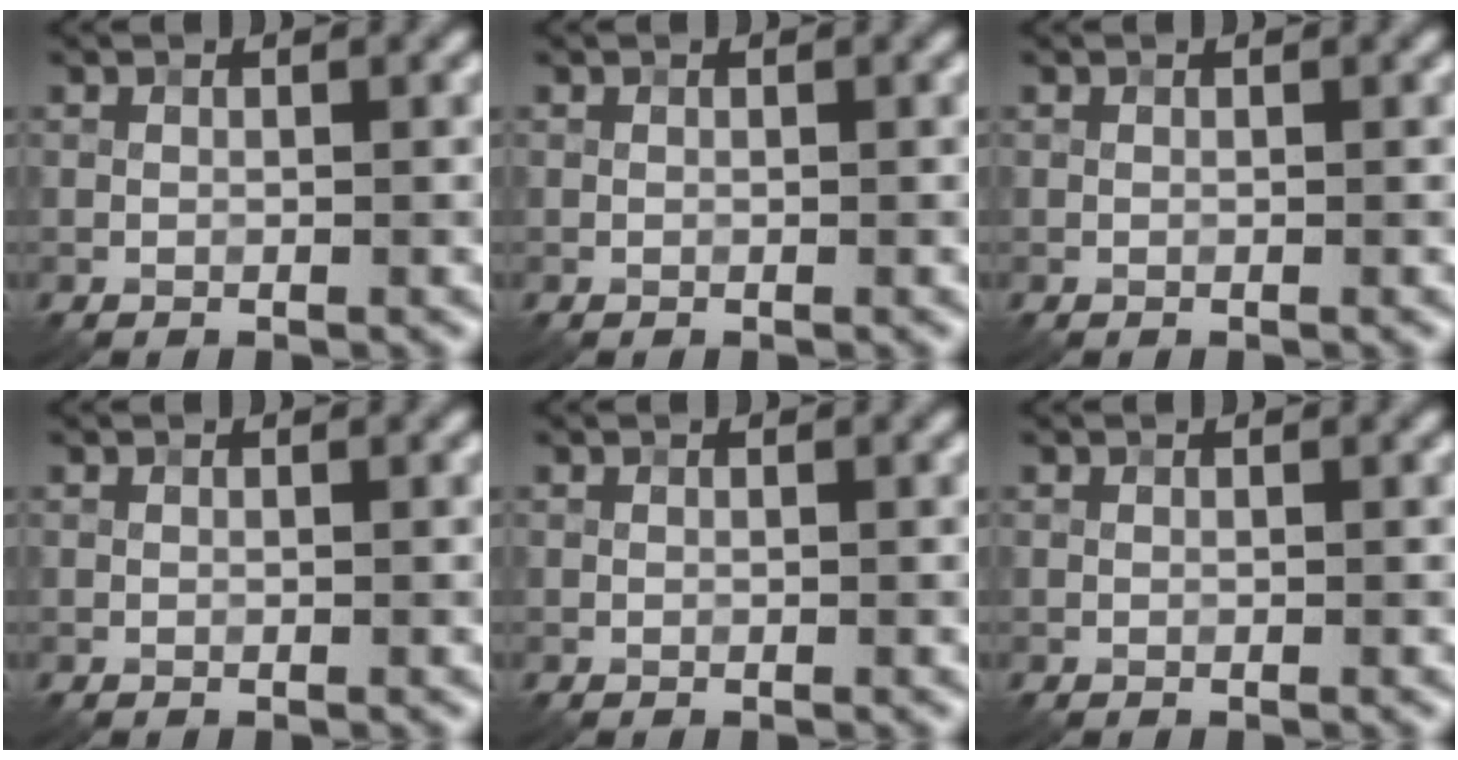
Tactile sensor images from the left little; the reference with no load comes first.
{"total": 0.0}
{"total": 0.0}
{"total": 0.0}
{"total": 0.0}
{"total": 0.0}